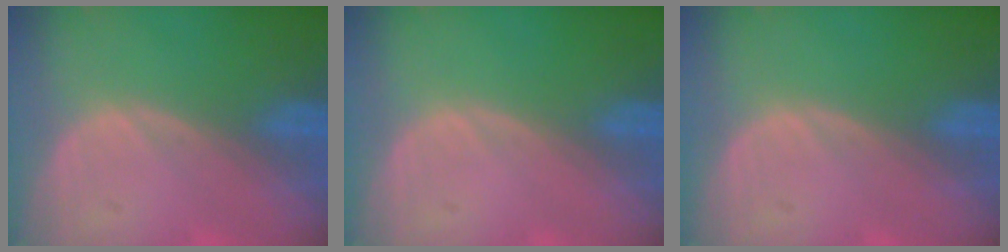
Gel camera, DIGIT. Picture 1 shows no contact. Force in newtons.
{"total": 0.0}
{"total": 0.0}